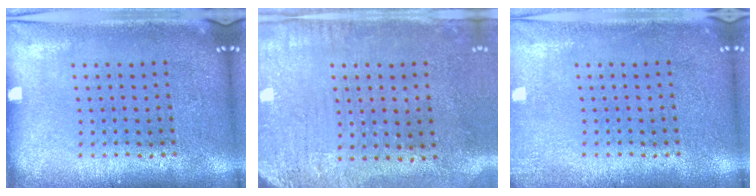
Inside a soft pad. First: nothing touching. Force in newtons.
{"total": 3.1, "press": 2.5, "slide": 1.9}
{"total": 1.4, "press": 1.4, "slide": 0.2}